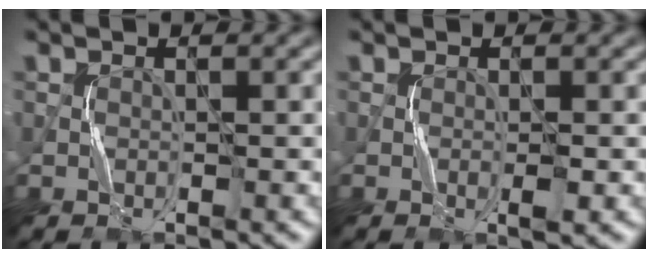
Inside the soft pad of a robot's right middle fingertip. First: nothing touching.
{"total": 1.1, "force": [-0.3, 0.1, 1.1], "torque": [-0.020, -0.001, -0.005]}